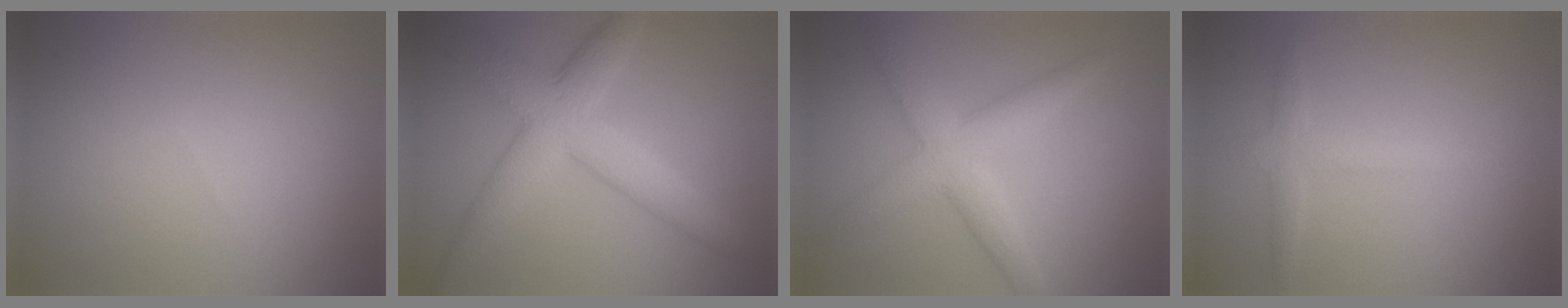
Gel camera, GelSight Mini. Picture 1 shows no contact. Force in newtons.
{"total": 6.7, "press": 6.7, "slide": 0.1}
{"total": 4.7, "press": 4.7, "slide": 0.3}
{"total": 2.2, "press": 2.2, "slide": 0.0}